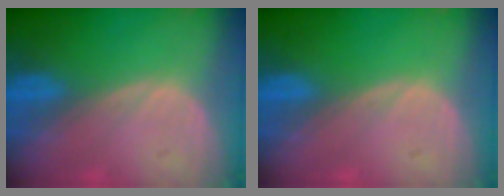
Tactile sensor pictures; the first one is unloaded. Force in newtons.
{"total": 0.0}